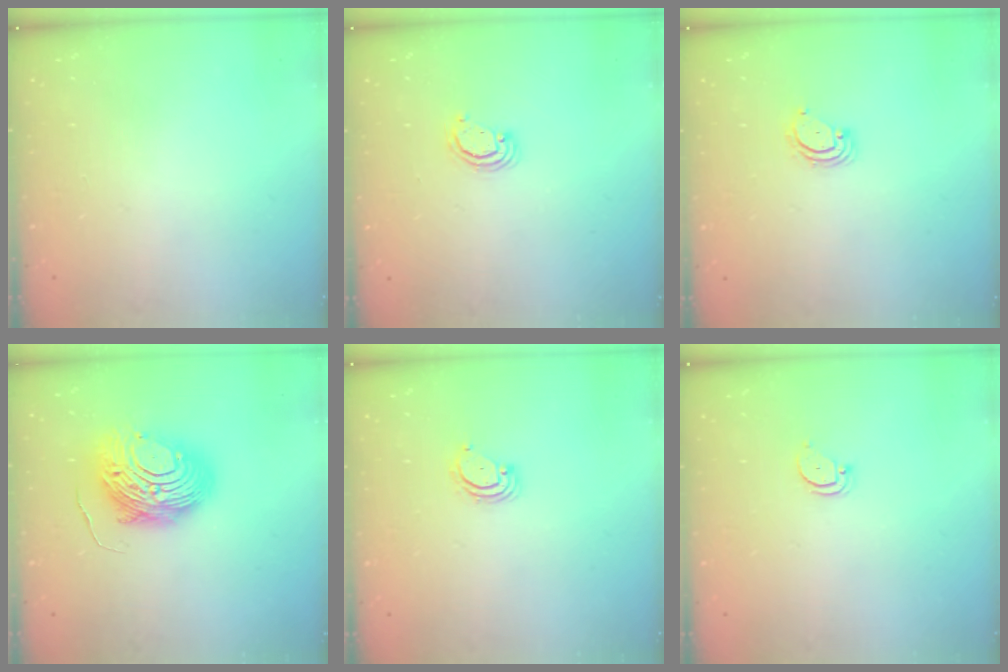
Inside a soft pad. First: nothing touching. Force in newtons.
{"total": 2.3, "press": 2.3, "slide": 0.3}
{"total": 2.8, "press": 2.8, "slide": 0.3}
{"total": 11.6, "press": 11.6, "slide": 0.9}
{"total": 2.8, "press": 2.8, "slide": 0.3}
{"total": 2.6, "press": 2.6, "slide": 0.0}